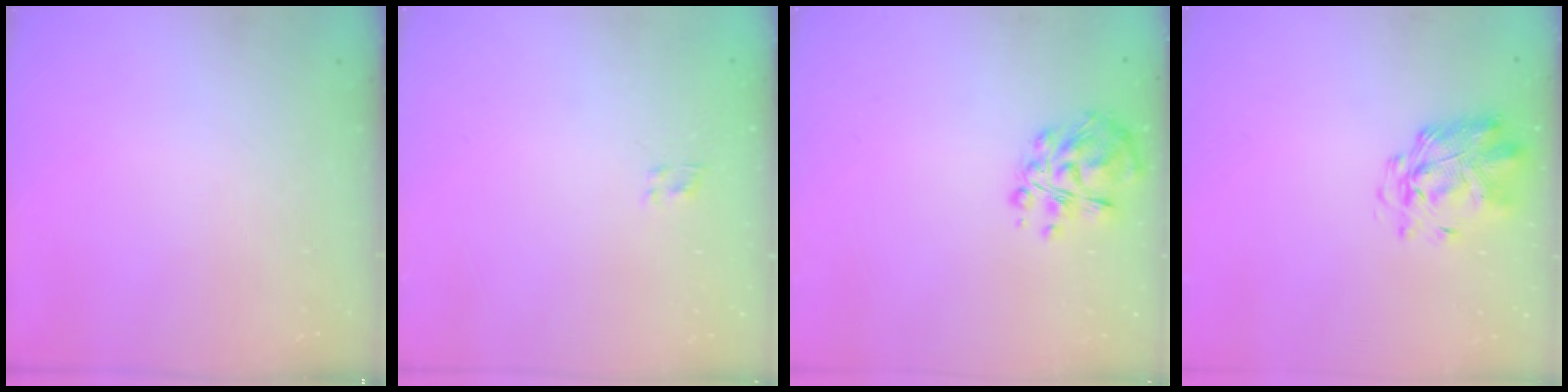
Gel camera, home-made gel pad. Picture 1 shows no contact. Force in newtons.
{"total": 1.1, "press": 0.8, "slide": 0.7}
{"total": 9.0, "press": 8.8, "slide": 2.0}
{"total": 2.6, "press": 2.5, "slide": 0.7}